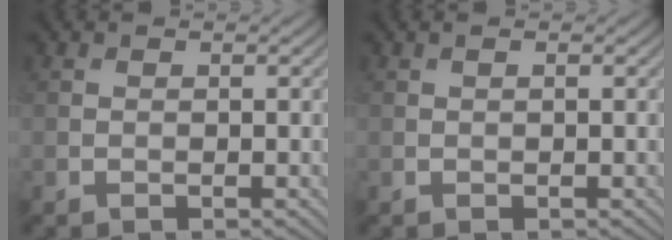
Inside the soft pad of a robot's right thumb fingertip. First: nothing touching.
{"total": 0.5, "force": [0.2, 0.1, 0.5], "torque": [-0.010, 0.004, 0.003]}